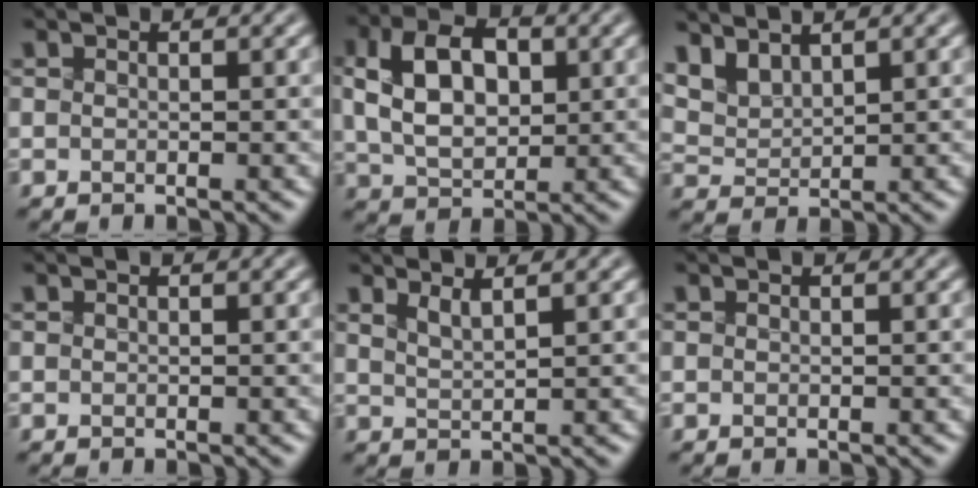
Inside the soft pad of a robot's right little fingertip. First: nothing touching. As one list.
[{"total": 6.7, "force": [1.5, 4.2, 5.0], "torque": [-0.103, 0.016, 0.029]}, {"total": 3.4, "force": [2.7, 1.3, 1.5], "torque": [-0.043, 0.007, 0.065]}, {"total": 0.0}, {"total": 1.1, "force": [0.9, -0.4, 0.5], "torque": [-0.019, -0.003, 0.027]}, {"total": 0.0}]